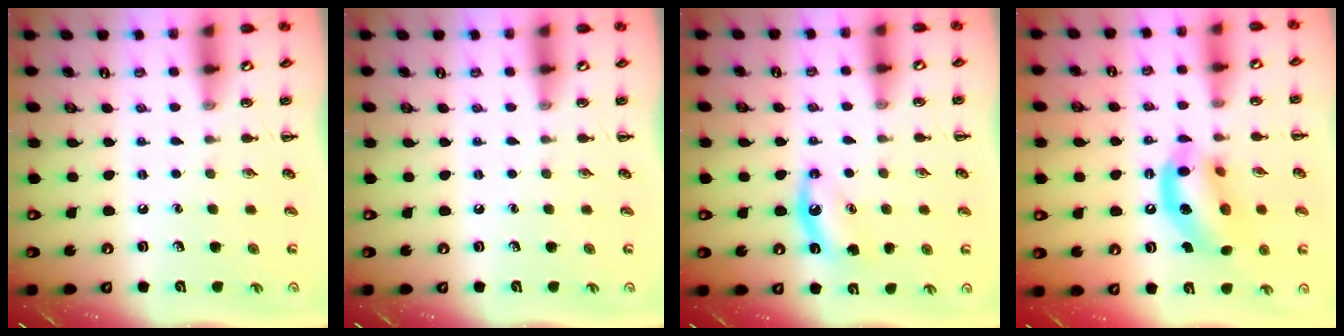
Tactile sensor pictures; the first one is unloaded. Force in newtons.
{"total": 0.0}
{"total": 6.5, "press": 6.2, "slide": 1.9}
{"total": 14.2, "press": 13.7, "slide": 3.5}